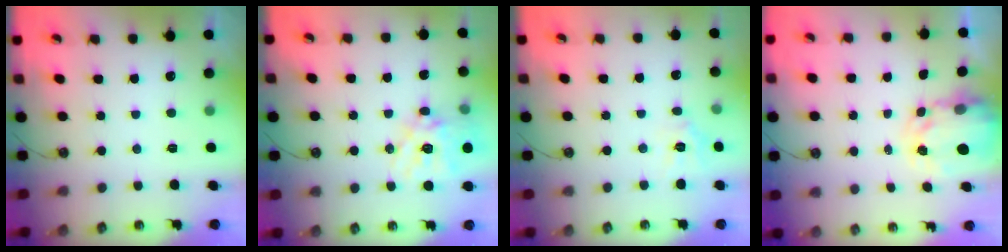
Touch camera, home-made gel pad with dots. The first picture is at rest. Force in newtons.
{"total": 17.9, "press": 17.7, "slide": 2.6}
{"total": 6.2, "press": 6.1, "slide": 0.5}
{"total": 5.9, "press": 5.8, "slide": 0.6}